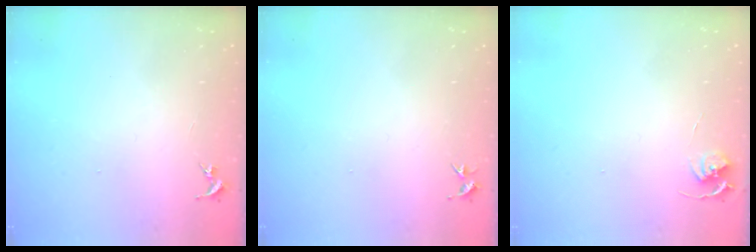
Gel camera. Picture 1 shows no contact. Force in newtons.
{"total": 3.3, "press": 3.3, "slide": 0.4}
{"total": 5.3, "press": 5.2, "slide": 0.6}